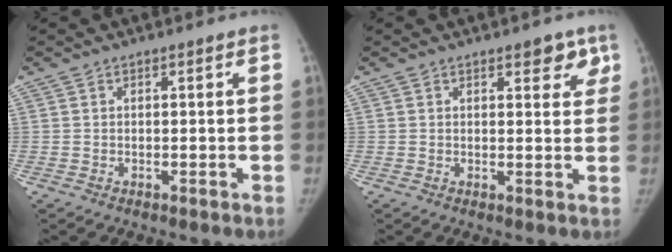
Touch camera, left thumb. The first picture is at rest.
{"total": 4.3, "force": [2.5, 2.1, 2.7], "torque": [-0.001, -0.009, 0.026]}